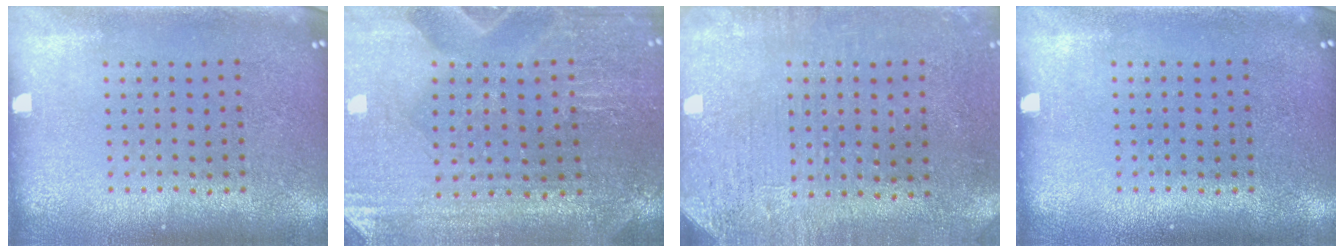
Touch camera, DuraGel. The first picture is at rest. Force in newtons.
{"total": 0.8, "press": 0.8, "slide": 0.1}
{"total": 3.1, "press": 2.5, "slide": 1.8}
{"total": 0.0}